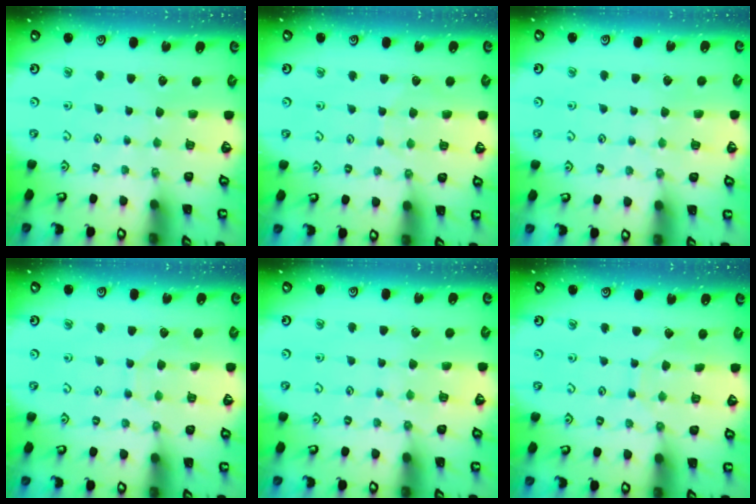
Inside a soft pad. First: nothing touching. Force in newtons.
{"total": 5.2, "press": 5.2, "slide": 0.5}
{"total": 2.9, "press": 2.9, "slide": 0.5}
{"total": 5.8, "press": 5.8, "slide": 0.6}
{"total": 5.7, "press": 5.7, "slide": 0.6}
{"total": 5.9, "press": 5.9, "slide": 0.2}